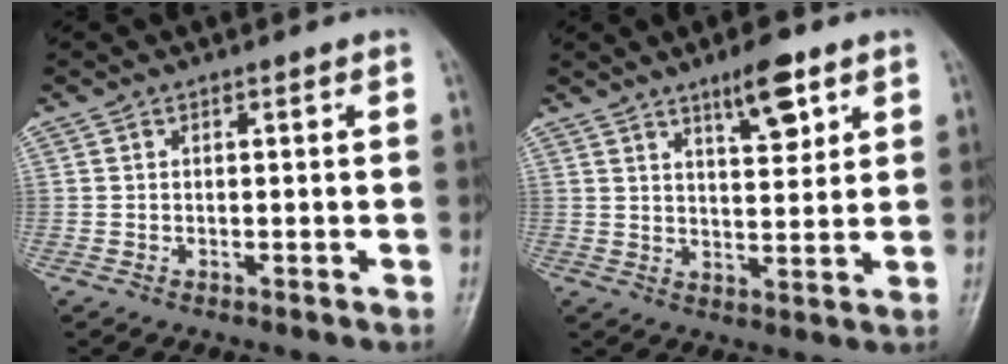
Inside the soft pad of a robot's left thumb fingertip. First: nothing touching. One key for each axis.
{"total": 7.4, "fx": 4.5, "fy": 2.4, "fz": 5.3, "tx": -0.068, "ty": -0.029, "tz": 0.069}